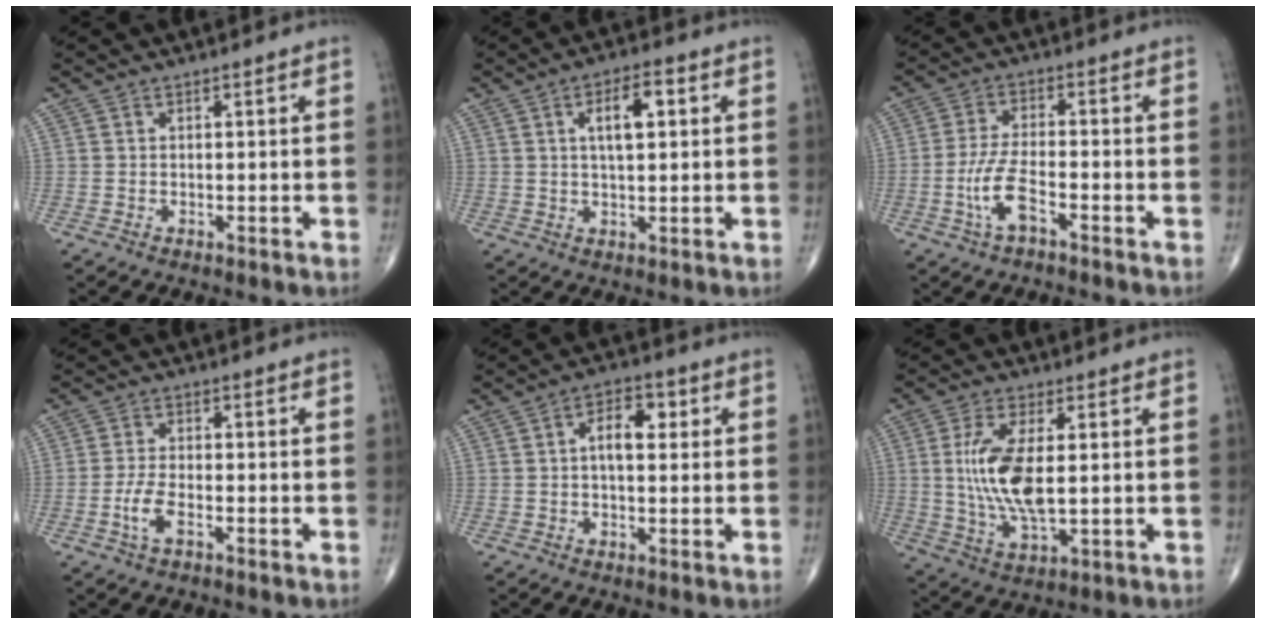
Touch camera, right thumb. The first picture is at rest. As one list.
[{"total": 6.9, "force": [1.8, 2.8, 6.0], "torque": [-0.090, 0.005, 0.028]}, {"total": 6.7, "force": [-2.9, 2.2, 5.6], "torque": [-0.124, 0.021, -0.056]}, {"total": 4.1, "force": [-1.8, 1.5, 3.3], "torque": [-0.075, 0.013, -0.036]}, {"total": 6.1, "force": [1.0, 3.3, 5.0], "torque": [-0.071, 0.016, 0.009]}, {"total": 12.0, "force": [1.0, 4.8, 11.0], "torque": [-0.229, -0.014, 0.025]}]